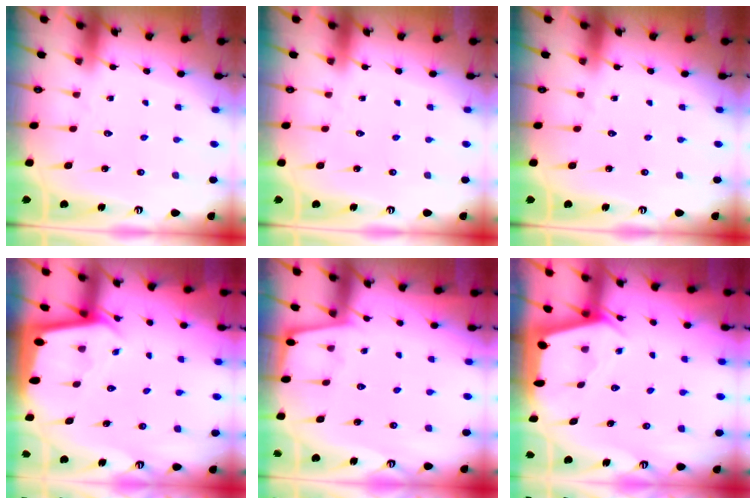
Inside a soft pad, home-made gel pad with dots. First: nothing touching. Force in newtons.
{"total": 0.0}
{"total": 0.0}
{"total": 2.0, "press": 2.0, "slide": 0.1}
{"total": 1.7, "press": 1.7, "slide": 0.1}
{"total": 2.4, "press": 2.4, "slide": 0.3}